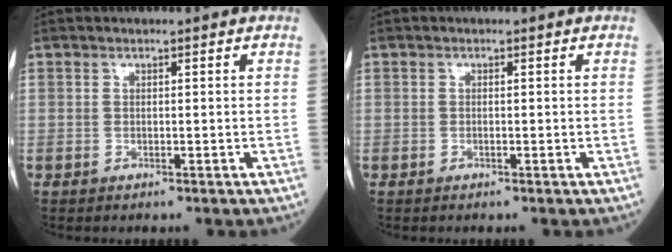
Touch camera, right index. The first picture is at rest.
{"total": 0.0}